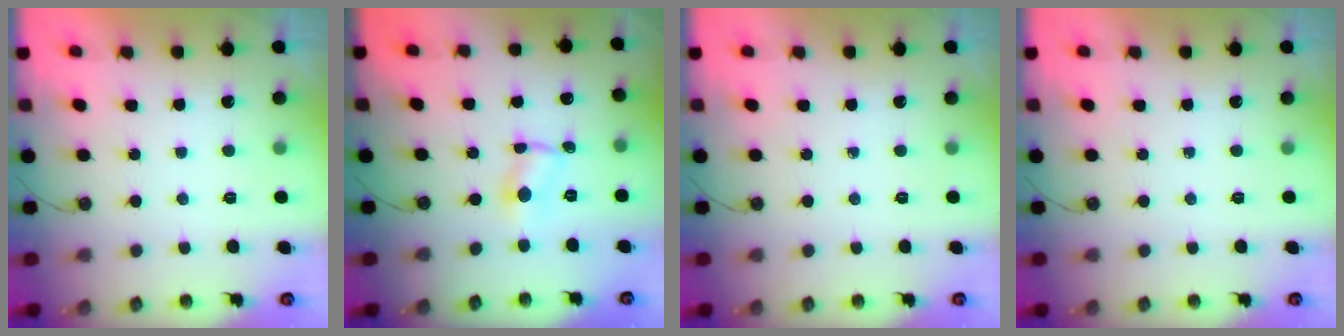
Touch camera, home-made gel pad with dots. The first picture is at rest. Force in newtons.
{"total": 2.0, "press": 2.0, "slide": 0.1}
{"total": 0.0}
{"total": 0.0}